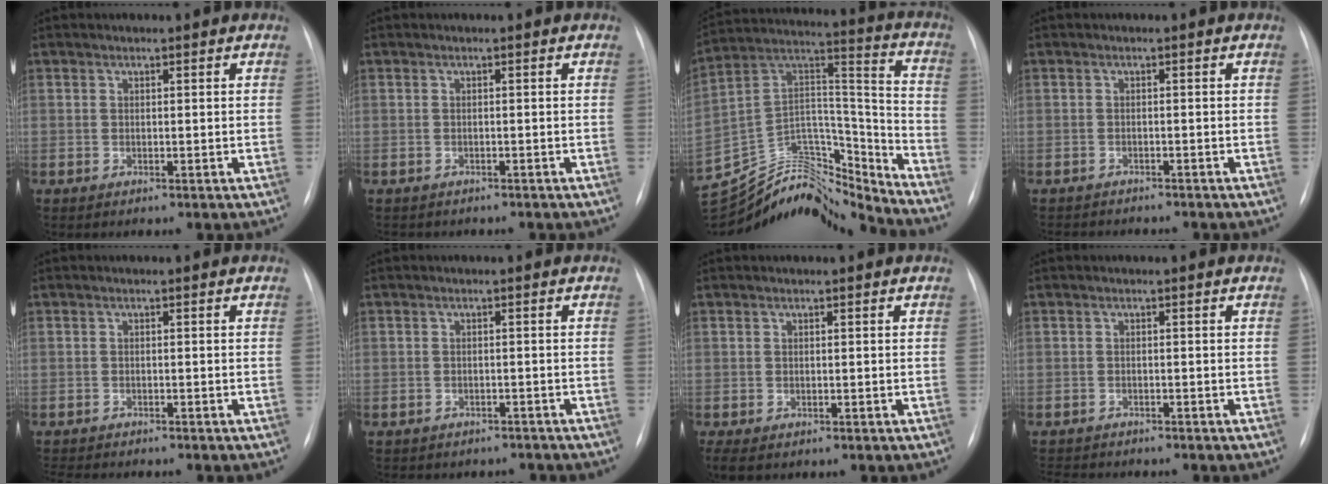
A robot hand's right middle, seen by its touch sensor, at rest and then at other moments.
{"total": 3.3, "force": [-2.9, 1.2, 1.0], "torque": [-0.012, -0.003, -0.032]}
{"total": 22.5, "force": [-21.7, 4.0, 4.0], "torque": [-0.097, 0.074, -0.358]}
{"total": 5.7, "force": [-5.4, 1.0, 1.6], "torque": [-0.016, -0.003, -0.073]}
{"total": 5.9, "force": [-5.4, 0.5, 2.3], "torque": [-0.027, -0.007, -0.081]}
{"total": 6.3, "force": [-5.5, 3.1, 0.8], "torque": [-0.008, 0.010, -0.060]}
{"total": 3.1, "force": [-2.1, 1.4, 1.9], "torque": [-0.033, -0.010, -0.030]}
{"total": 5.4, "force": [-5.1, 0.8, 1.7], "torque": [-0.021, -0.006, -0.076]}